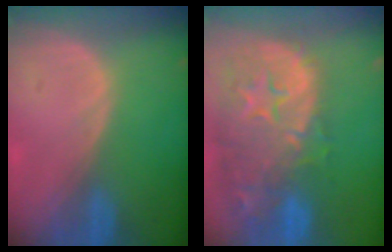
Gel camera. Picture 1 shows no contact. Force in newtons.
{"total": 15.1, "press": 12.1, "slide": 9.0}